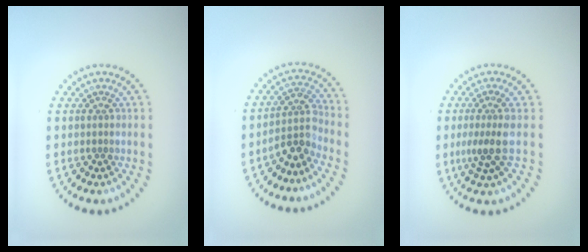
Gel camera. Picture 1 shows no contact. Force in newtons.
{"total": 3.0, "press": 2.1, "slide": 2.1}
{"total": 2.8, "press": 2.0, "slide": 2.0}